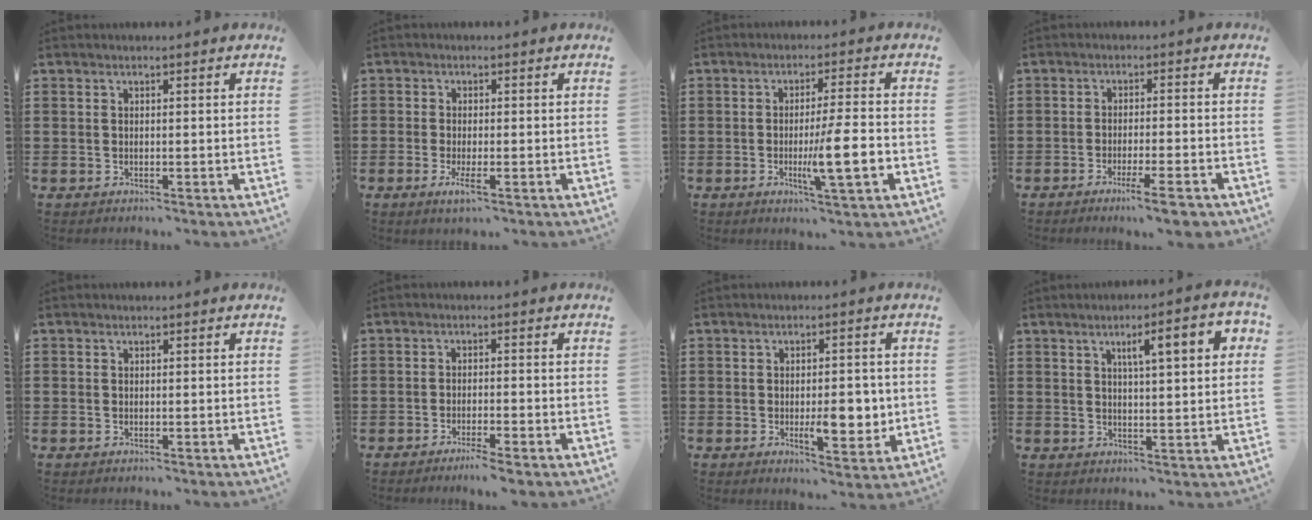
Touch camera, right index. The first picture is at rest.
{"total": 2.2, "force": [-1.1, 0.5, 1.8], "torque": [-0.046, -0.007, -0.024]}
{"total": 8.9, "force": [-2.1, 0.8, 8.6], "torque": [-0.145, -0.011, -0.035]}
{"total": 5.3, "force": [-3.8, 0.4, 3.7], "torque": [-0.056, -0.009, -0.064]}
{"total": 0.0}
{"total": 2.5, "force": [-2.0, -0.2, 1.3], "torque": [-0.029, -0.002, -0.040]}
{"total": 6.9, "force": [-0.9, 2.5, 6.3], "torque": [-0.080, -0.006, -0.016]}
{"total": 6.5, "force": [2.4, 1.4, 5.9], "torque": [-0.103, 0.000, 0.034]}